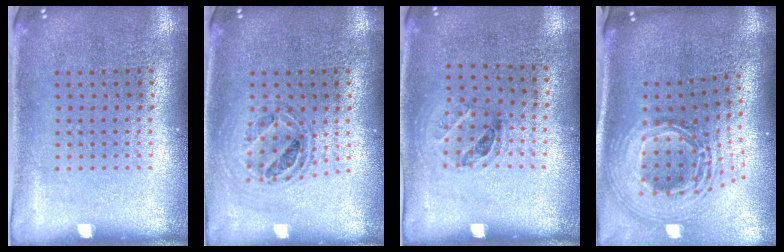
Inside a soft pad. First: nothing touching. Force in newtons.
{"total": 0.8, "press": 0.7, "slide": 0.3}
{"total": 1.0, "press": 0.7, "slide": 0.7}
{"total": 2.9, "press": 2.0, "slide": 2.1}